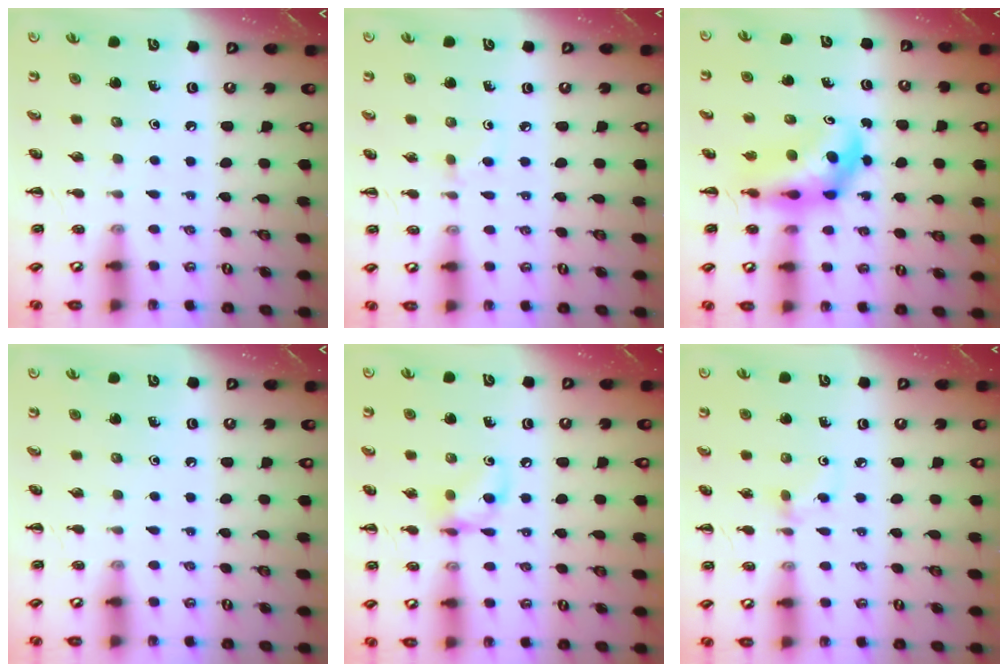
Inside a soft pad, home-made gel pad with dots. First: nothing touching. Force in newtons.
{"total": 2.0, "press": 1.8, "slide": 0.8}
{"total": 5.7, "press": 5.5, "slide": 1.4}
{"total": 0.0}
{"total": 7.8, "press": 7.7, "slide": 0.9}
{"total": 2.7, "press": 2.4, "slide": 1.1}